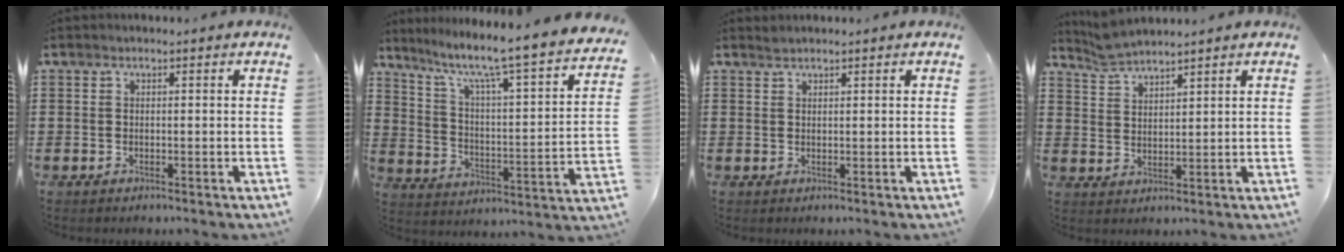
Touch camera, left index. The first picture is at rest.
{"total": 6.7, "force": [5.4, -0.3, 4.0], "torque": [-0.101, -0.055, 0.077]}
{"total": 0.9, "force": [0.8, 0.0, 0.2], "torque": [-0.004, -0.002, 0.017]}
{"total": 3.7, "force": [3.6, 0.0, 0.5], "torque": [-0.020, -0.010, 0.069]}